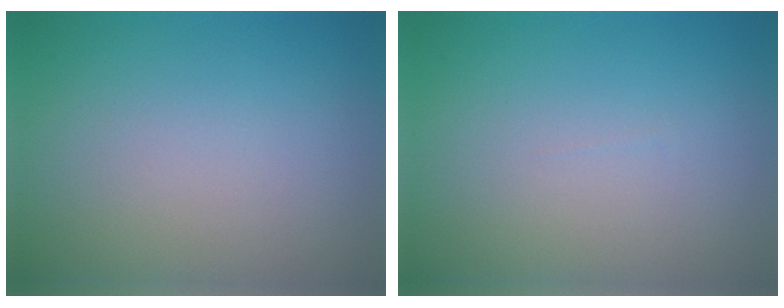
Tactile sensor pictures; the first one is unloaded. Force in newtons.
{"total": 0.0}